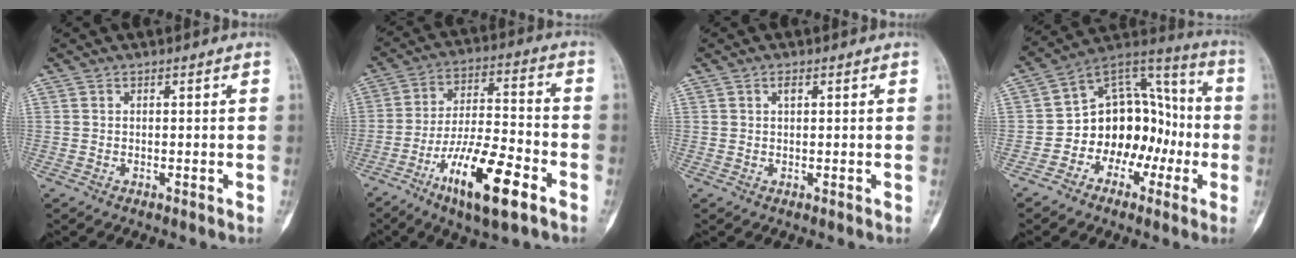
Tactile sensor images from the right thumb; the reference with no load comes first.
{"total": 16.2, "force": [-8.2, 4.4, 13.2], "torque": [-0.234, 0.044, -0.139]}
{"total": 1.1, "force": [0.5, 0.6, 0.8], "torque": [-0.013, 0.001, 0.007]}
{"total": 16.0, "force": [-4.1, 11.8, 10.0], "torque": [-0.088, 0.079, -0.073]}